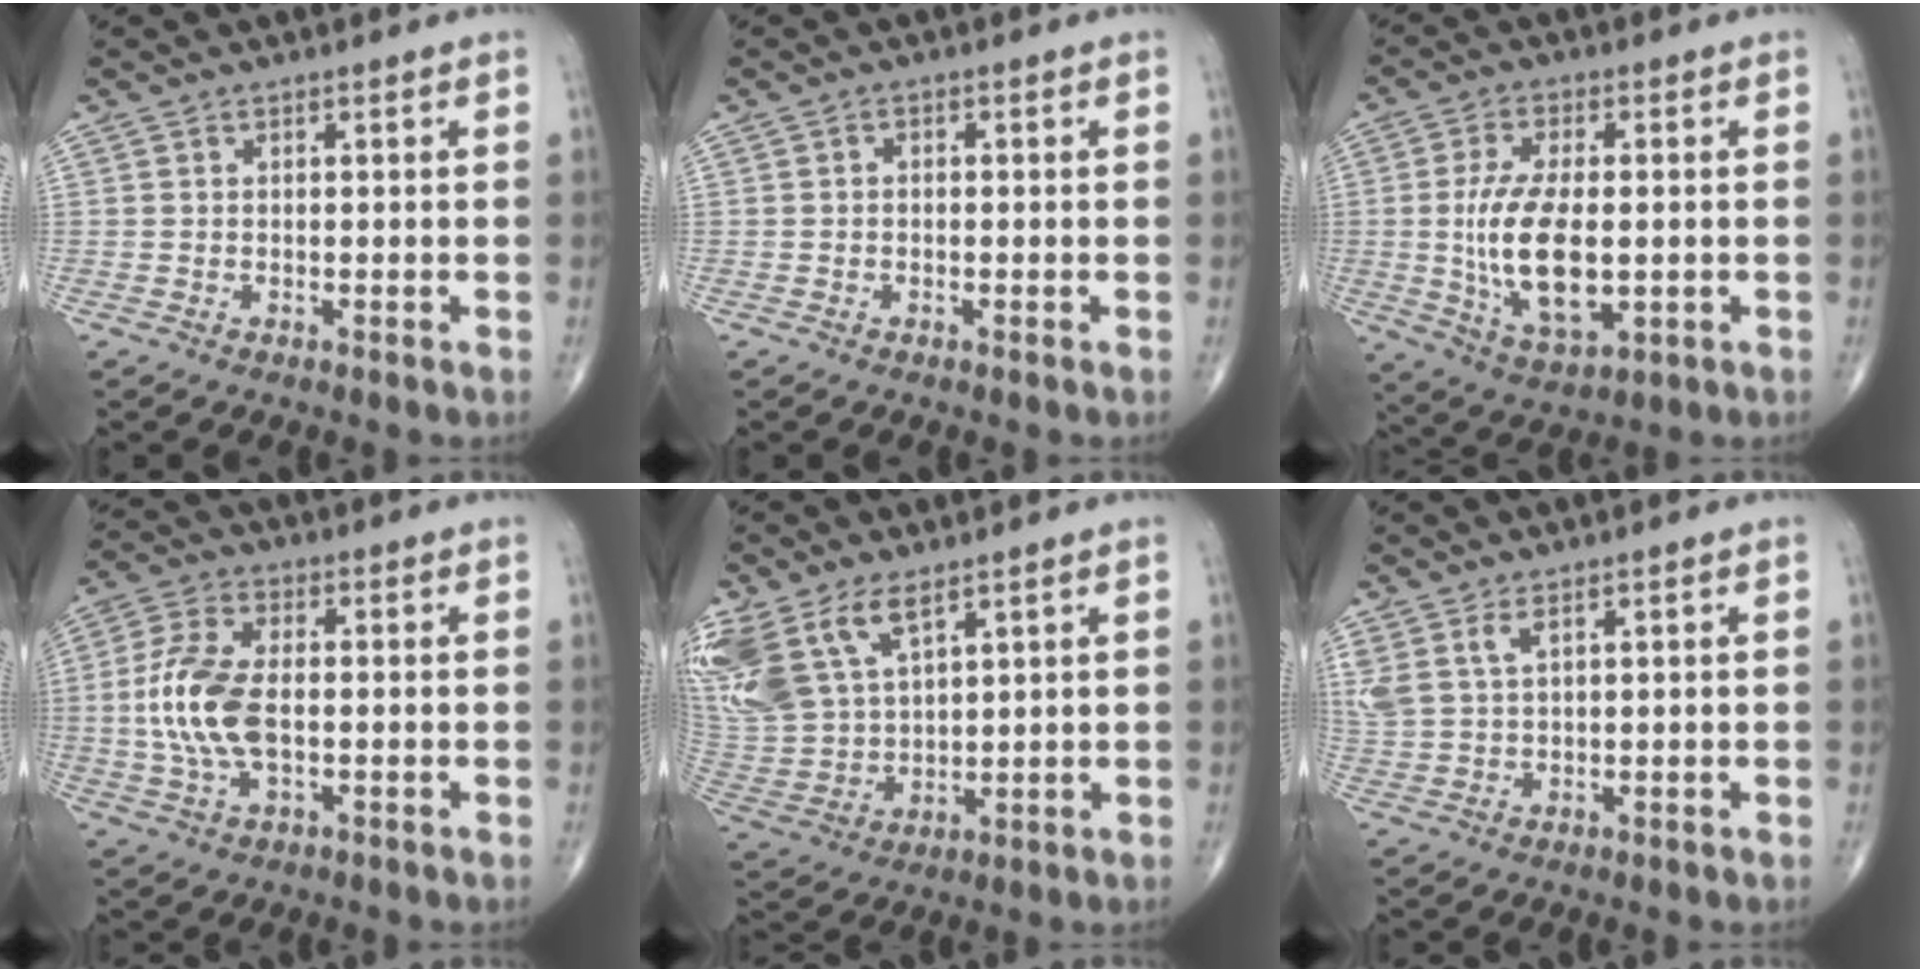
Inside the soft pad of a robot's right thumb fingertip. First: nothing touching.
{"total": 0.7, "force": [-0.2, 0.6, 0.4], "torque": [0.001, 0.004, -0.007]}
{"total": 14.2, "force": [-1.0, 6.8, 12.4], "torque": [-0.235, -0.013, -0.010]}
{"total": 11.5, "force": [-0.7, 5.8, 9.9], "torque": [-0.221, 0.010, -0.014]}
{"total": 16.9, "force": [9.3, 9.1, 10.8], "torque": [-0.246, -0.017, 0.199]}
{"total": 5.3, "force": [2.9, 2.3, 3.7], "torque": [-0.091, -0.002, 0.069]}